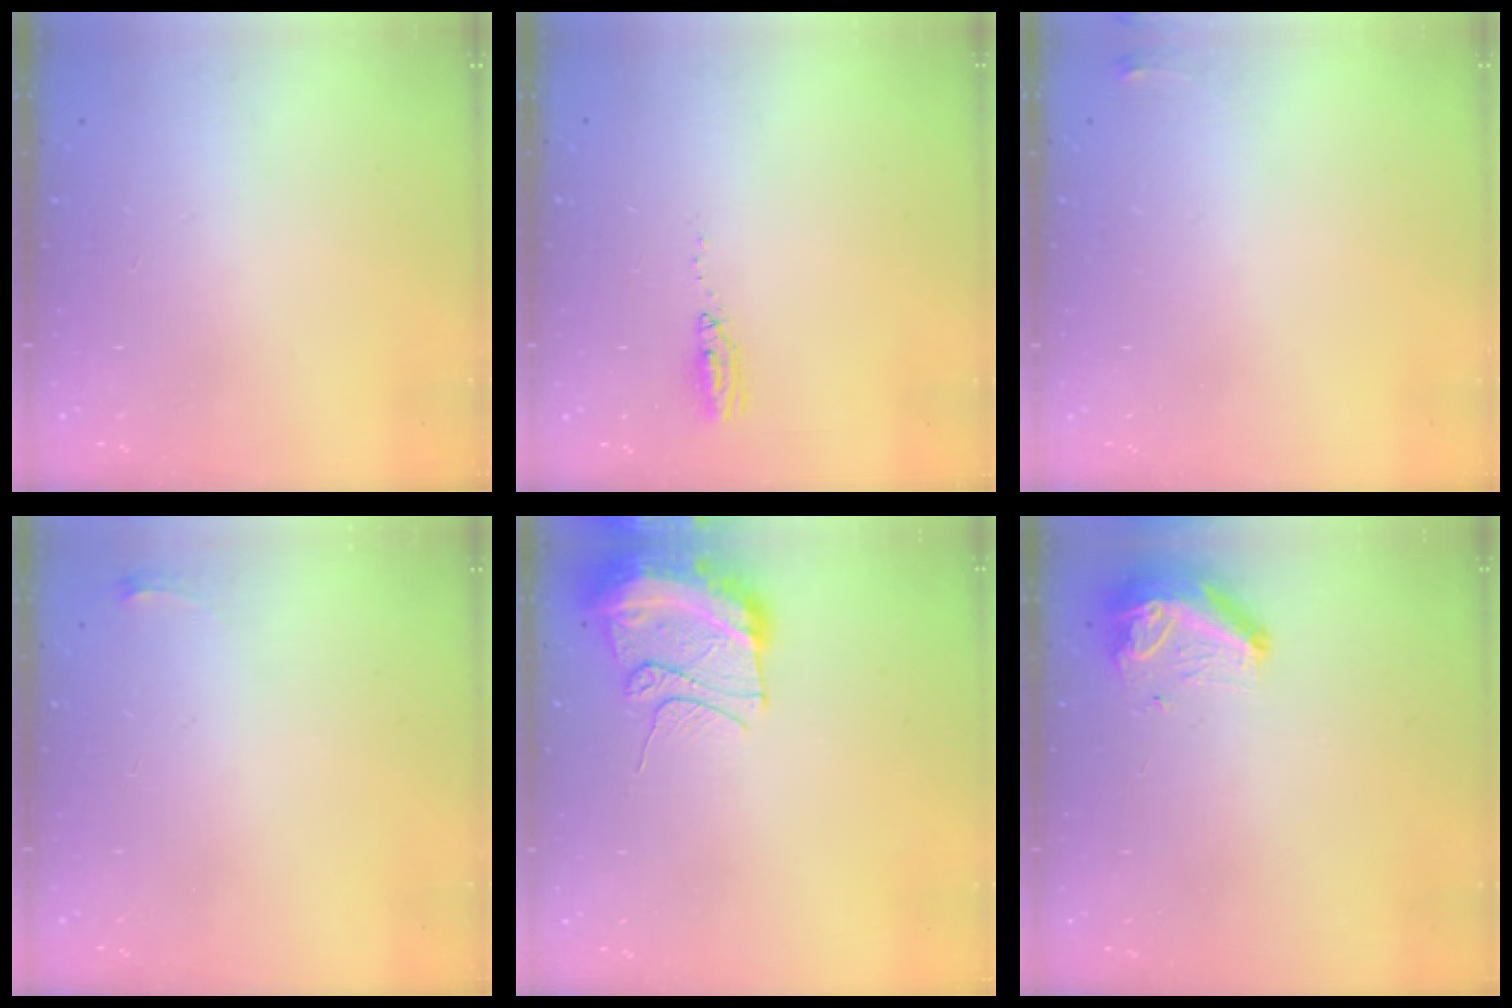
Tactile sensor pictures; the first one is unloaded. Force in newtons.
{"total": 9.3, "press": 5.1, "slide": 7.7}
{"total": 3.6, "press": 3.5, "slide": 0.6}
{"total": 2.8, "press": 2.8, "slide": 0.4}
{"total": 12.4, "press": 12.3, "slide": 1.6}
{"total": 9.3, "press": 9.2, "slide": 1.6}